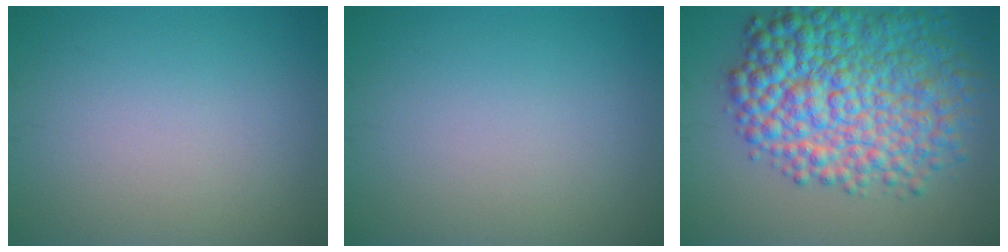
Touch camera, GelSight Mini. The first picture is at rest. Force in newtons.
{"total": 0.0}
{"total": 10.9, "press": 10.9, "slide": 0.2}